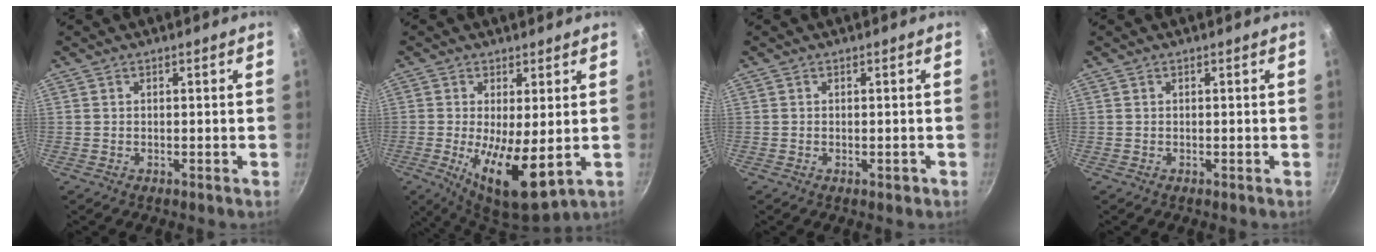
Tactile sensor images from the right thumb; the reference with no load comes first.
{"total": 12.0, "force": [-1.2, 4.1, 11.2], "torque": [-0.189, -0.017, -0.009]}
{"total": 1.2, "force": [-0.5, 0.5, 0.9], "torque": [-0.012, 0.002, -0.007]}
{"total": 0.0}